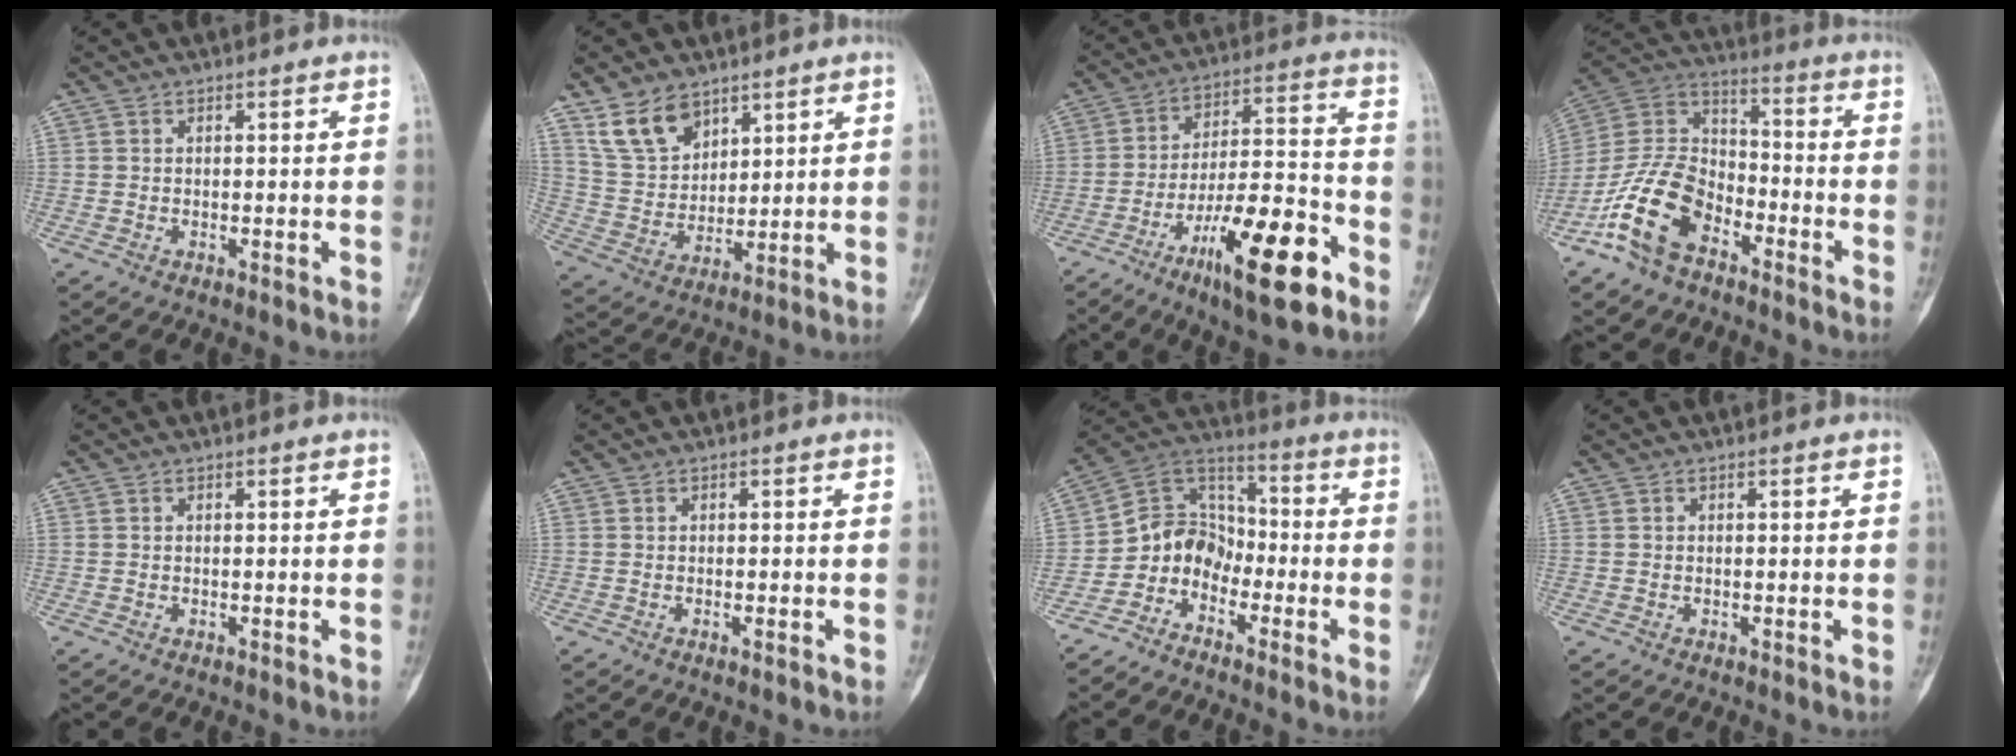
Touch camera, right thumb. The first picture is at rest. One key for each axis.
{"total": 10.4, "fx": 6.9, "fy": 6.3, "fz": 4.5, "tx": -0.068, "ty": -0.031, "tz": 0.146}
{"total": 18.7, "fx": -9.9, "fy": 5.1, "fz": 15.0, "tx": -0.245, "ty": 0.064, "tz": -0.155}
{"total": 15.7, "fx": -8.7, "fy": 9.2, "fz": 9.3, "tx": -0.176, "ty": 0.068, "tz": -0.171}
{"total": 0.0}
{"total": 0.8, "fx": -0.4, "fy": 0.2, "fz": 0.7, "tx": -0.014, "ty": 0.001, "tz": -0.004}
{"total": 8.9, "fx": -4.6, "fy": 6.9, "fz": 3.2, "tx": -0.036, "ty": 0.082, "tz": -0.105}
{"total": 0.0}